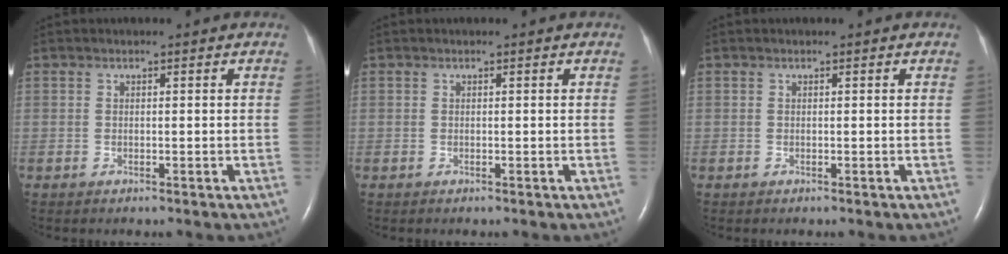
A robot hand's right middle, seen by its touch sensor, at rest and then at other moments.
{"total": 0.0}
{"total": 0.0}